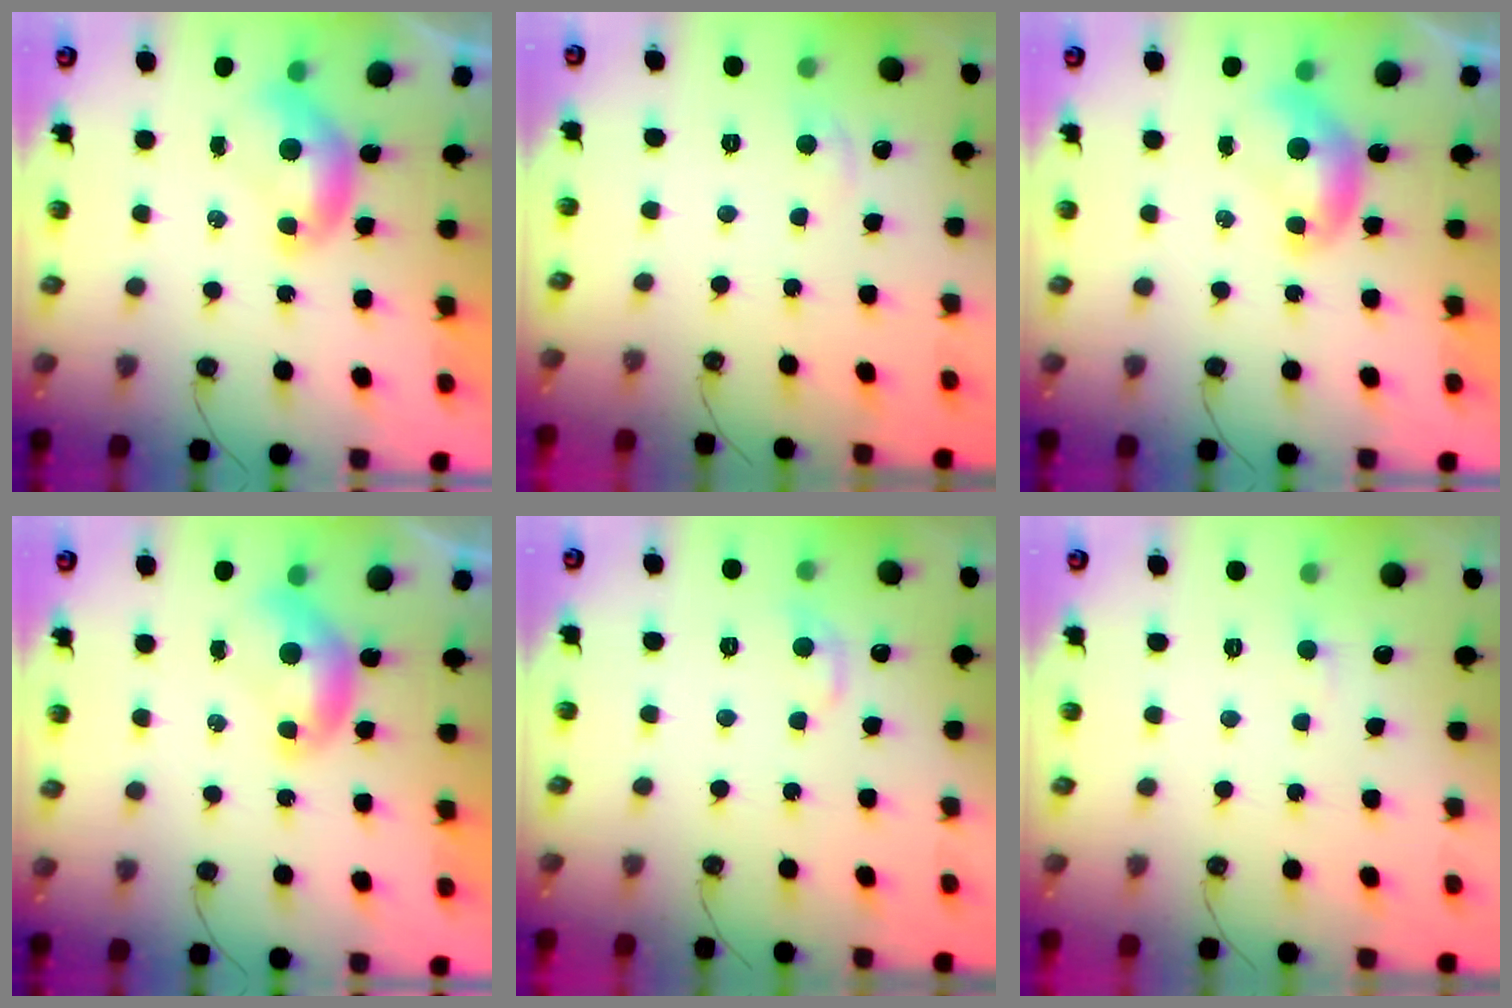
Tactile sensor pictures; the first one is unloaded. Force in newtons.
{"total": 1.1, "press": 0.9, "slide": 0.6}
{"total": 0.0}
{"total": 0.0}
{"total": 0.8, "press": 0.2, "slide": 0.8}
{"total": 1.7, "press": 1.6, "slide": 0.5}